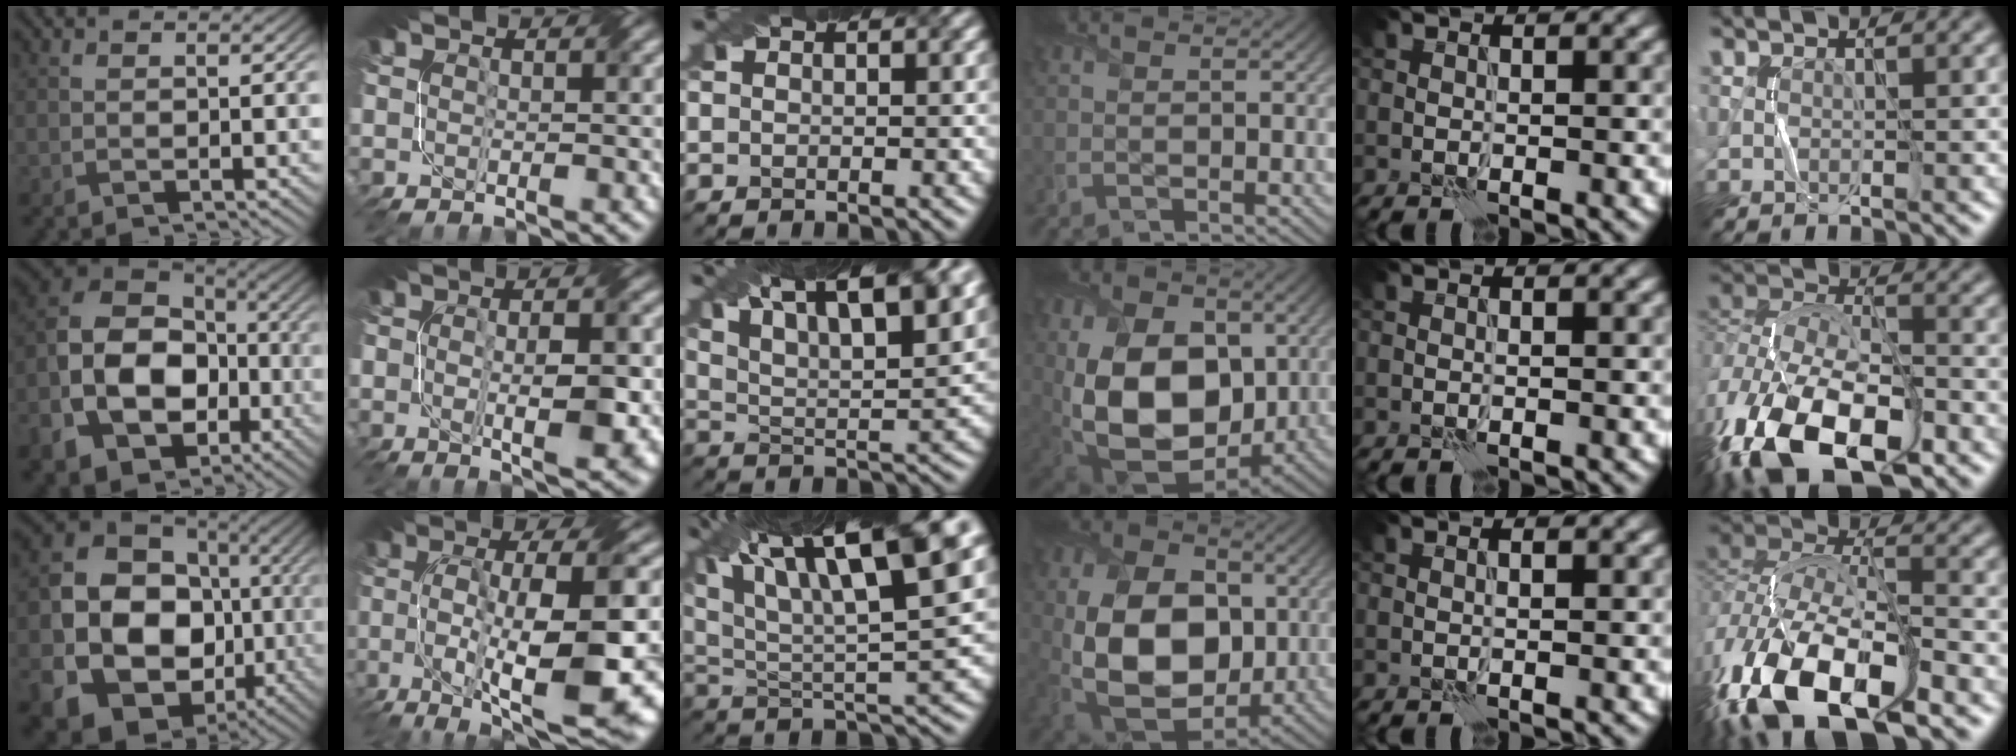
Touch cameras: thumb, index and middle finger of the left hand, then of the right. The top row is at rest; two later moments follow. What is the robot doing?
{"motion": "fold", "object": "netting"}